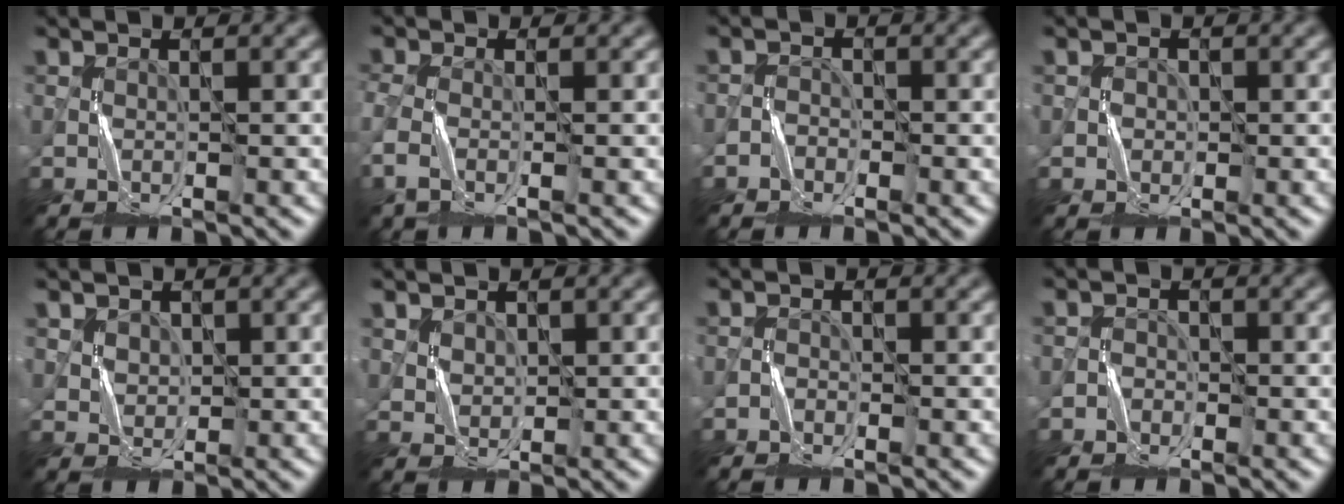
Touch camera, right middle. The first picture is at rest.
{"total": 2.7, "force": [-1.4, 1.4, 1.8], "torque": [-0.058, -0.008, -0.034]}
{"total": 1.5, "force": [-1.2, 1.0, -0.2], "torque": [0.011, 0.008, -0.022]}
{"total": 1.3, "force": [0.1, 1.3, -0.2], "torque": [0.003, -0.001, 0.000]}
{"total": 2.6, "force": [1.5, 2.1, 0.6], "torque": [-0.033, 0.001, 0.042]}
{"total": 1.8, "force": [1.1, 1.4, 0.3], "torque": [-0.016, 0.000, 0.026]}
{"total": 1.1, "force": [-0.9, 0.6, -0.1], "torque": [0.002, 0.006, -0.017]}
{"total": 1.4, "force": [-0.8, 1.1, -0.3], "torque": [0.018, 0.006, -0.015]}